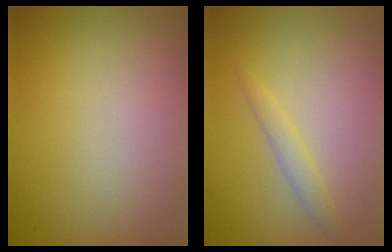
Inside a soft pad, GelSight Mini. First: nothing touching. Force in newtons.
{"total": 1.4, "press": 1.4, "slide": 0.1}